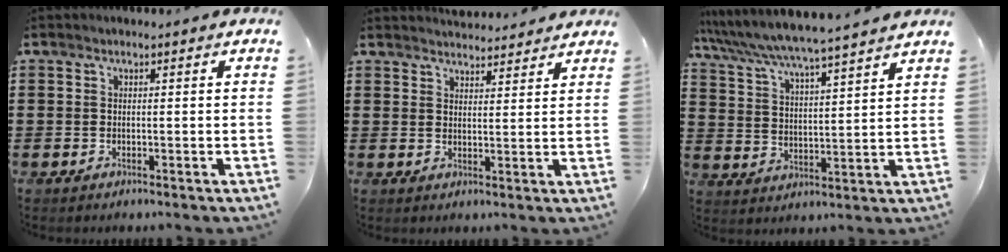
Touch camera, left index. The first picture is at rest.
{"total": 3.1, "force": [3.1, 0.2, 0.0], "torque": [-0.002, -0.014, 0.056]}
{"total": 5.1, "force": [4.8, -0.8, 1.6], "torque": [-0.056, -0.040, 0.076]}